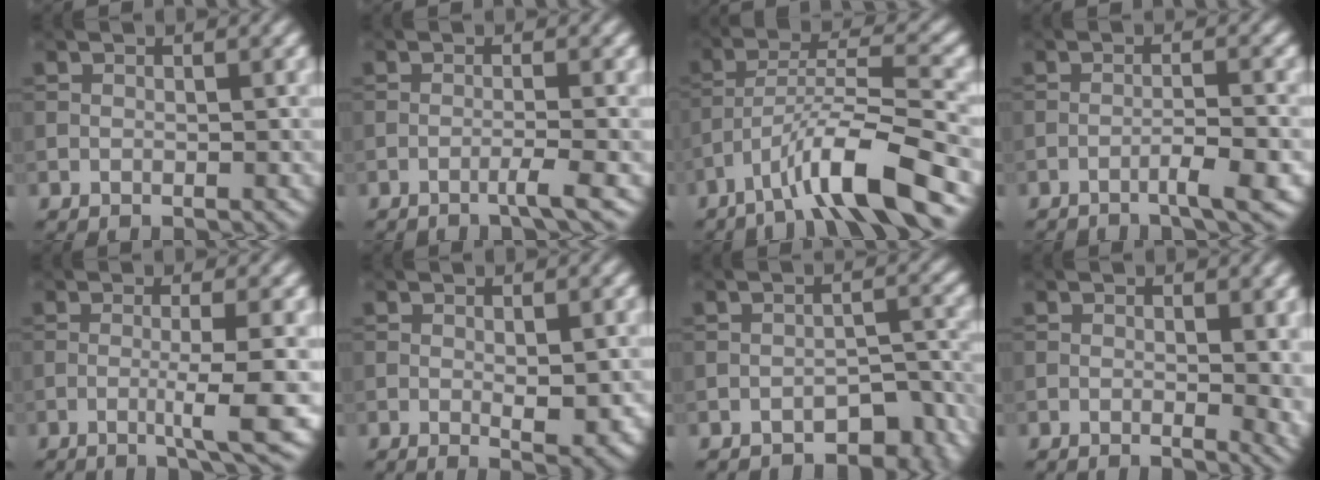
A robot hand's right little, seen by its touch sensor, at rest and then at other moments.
{"total": 1.9, "force": [-1.0, 0.1, 1.6], "torque": [-0.017, 0.005, -0.030]}
{"total": 8.5, "force": [-5.4, 1.3, 6.5], "torque": [-0.113, 0.012, -0.099]}
{"total": 3.1, "force": [-1.8, 0.4, 2.5], "torque": [-0.032, 0.009, -0.041]}
{"total": 5.1, "force": [-1.3, 0.6, 4.9], "torque": [-0.076, -0.003, -0.028]}
{"total": 2.8, "force": [-0.2, 0.9, 2.6], "torque": [-0.039, -0.008, 0.001]}
{"total": 5.4, "force": [-4.1, 2.2, 2.8], "torque": [-0.022, -0.002, -0.053]}
{"total": 3.7, "force": [0.0, 1.5, 3.4], "torque": [-0.036, -0.009, 0.000]}